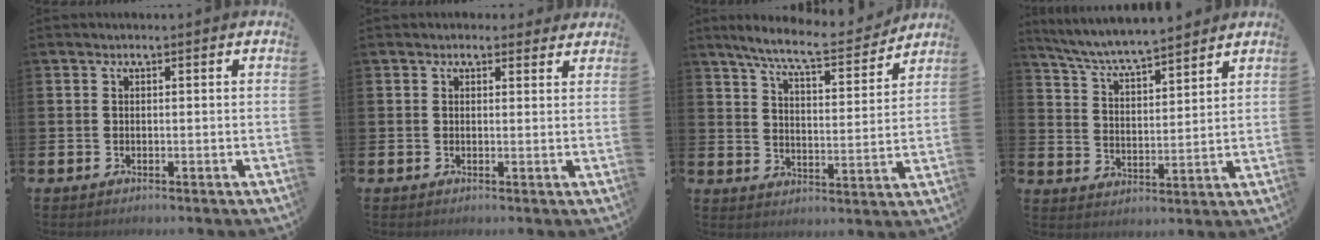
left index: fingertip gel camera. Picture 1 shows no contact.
{"total": 1.2, "force": [1.0, 0.7, 0.1], "torque": [0.004, 0.003, 0.017]}
{"total": 8.0, "force": [7.1, 0.7, 3.4], "torque": [-0.090, -0.042, 0.122]}
{"total": 6.2, "force": [6.0, 0.1, 1.5], "torque": [-0.059, -0.041, 0.105]}